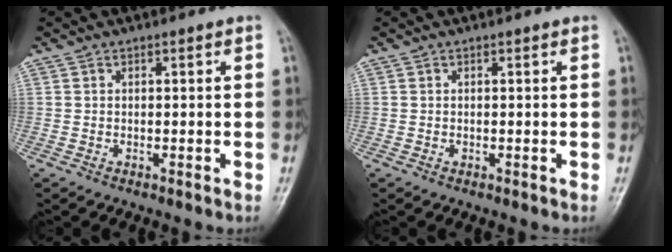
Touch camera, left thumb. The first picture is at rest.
{"total": 0.0}